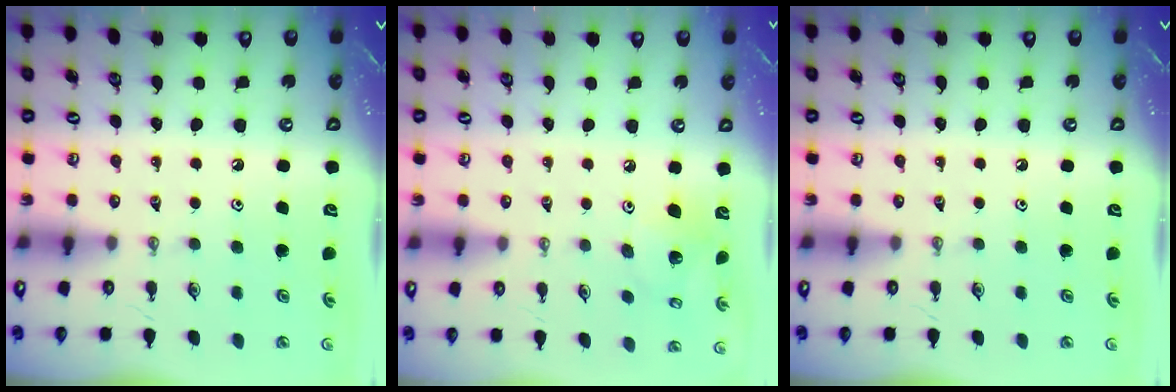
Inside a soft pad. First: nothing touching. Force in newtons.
{"total": 8.7, "press": 8.5, "slide": 1.9}
{"total": 0.0}